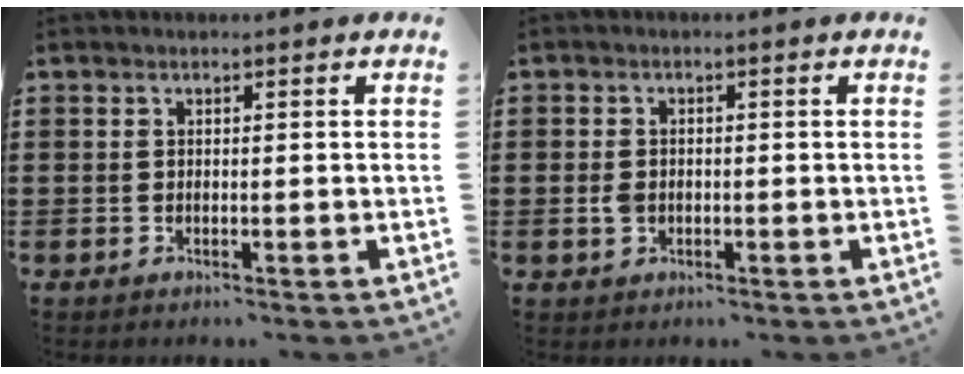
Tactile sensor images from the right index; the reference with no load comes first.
{"total": 1.9, "force": [-0.3, 1.5, 1.2], "torque": [-0.032, 0.002, -0.009]}